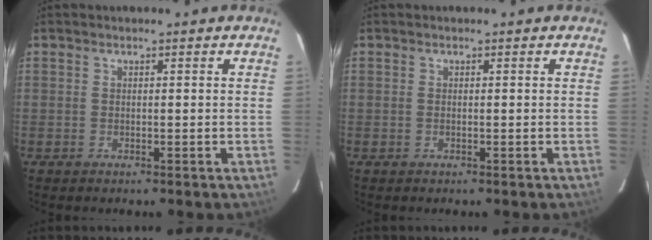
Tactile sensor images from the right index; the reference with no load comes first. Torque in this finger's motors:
{"motor_torque": [0.09, 0.01, 0.04, 0.01]}